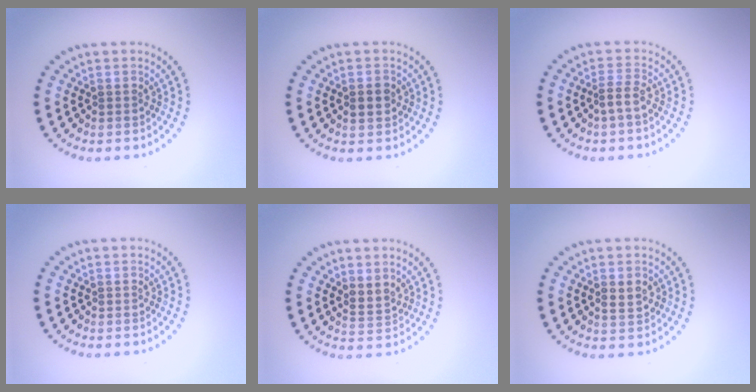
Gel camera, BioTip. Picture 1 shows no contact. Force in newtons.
{"total": 2.1, "press": 2.1, "slide": 0.1}
{"total": 1.6, "press": 1.2, "slide": 1.1}
{"total": 0.0}
{"total": 1.7, "press": 1.3, "slide": 1.2}
{"total": 1.8, "press": 1.8, "slide": 0.2}